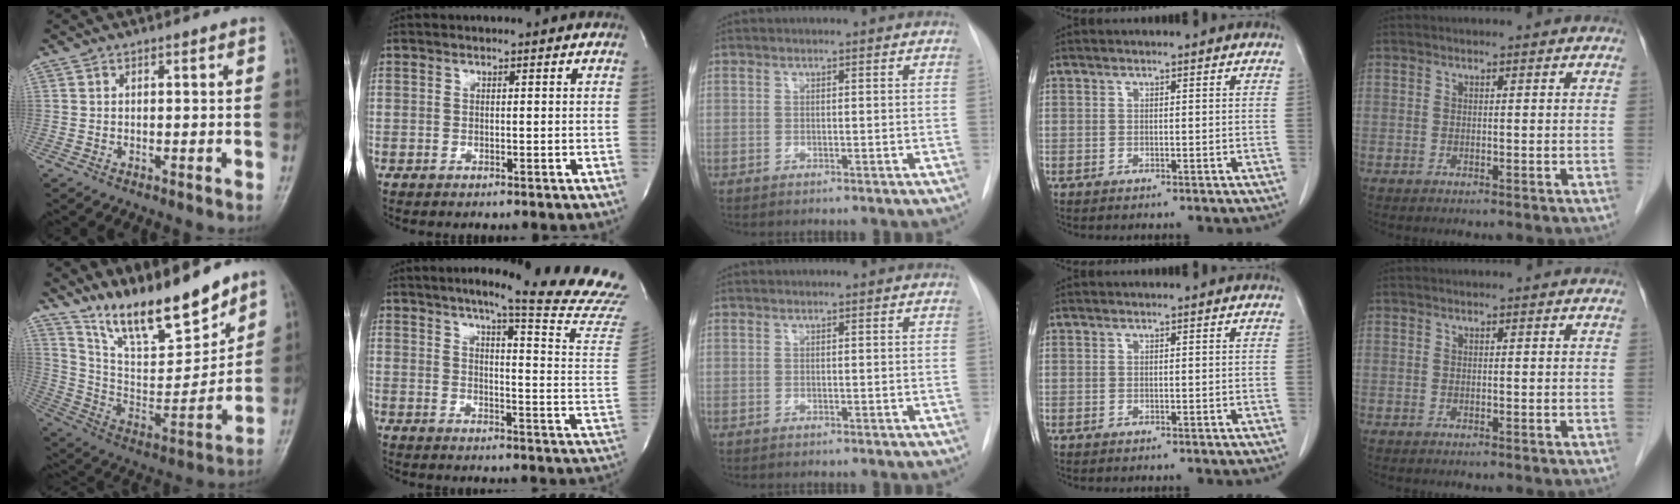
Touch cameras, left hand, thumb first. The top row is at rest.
{"thumb": {"total": 18.7, "force": [14.7, 5.2, 10.3], "torque": [-0.127, -0.088, 0.268]}, "index": {"total": 22.4, "force": [19.7, -0.9, 10.7], "torque": [-0.146, -0.111, 0.227]}}